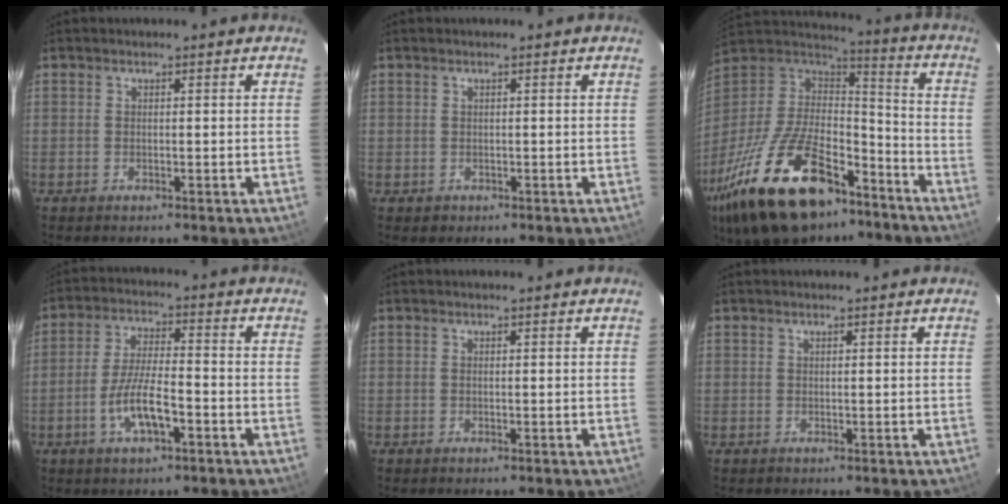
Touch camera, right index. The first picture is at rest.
{"total": 1.2, "force": [-0.1, 1.2, 0.1], "torque": [0.002, 0.001, 0.002]}
{"total": 32.3, "force": [-20.2, 14.8, 20.4], "torque": [-0.412, -0.023, -0.323]}
{"total": 8.3, "force": [-3.7, 2.2, 7.1], "torque": [-0.142, -0.002, -0.065]}
{"total": 0.0}
{"total": 0.5, "force": [0.3, 0.4, 0.0], "torque": [0.002, 0.002, 0.005]}